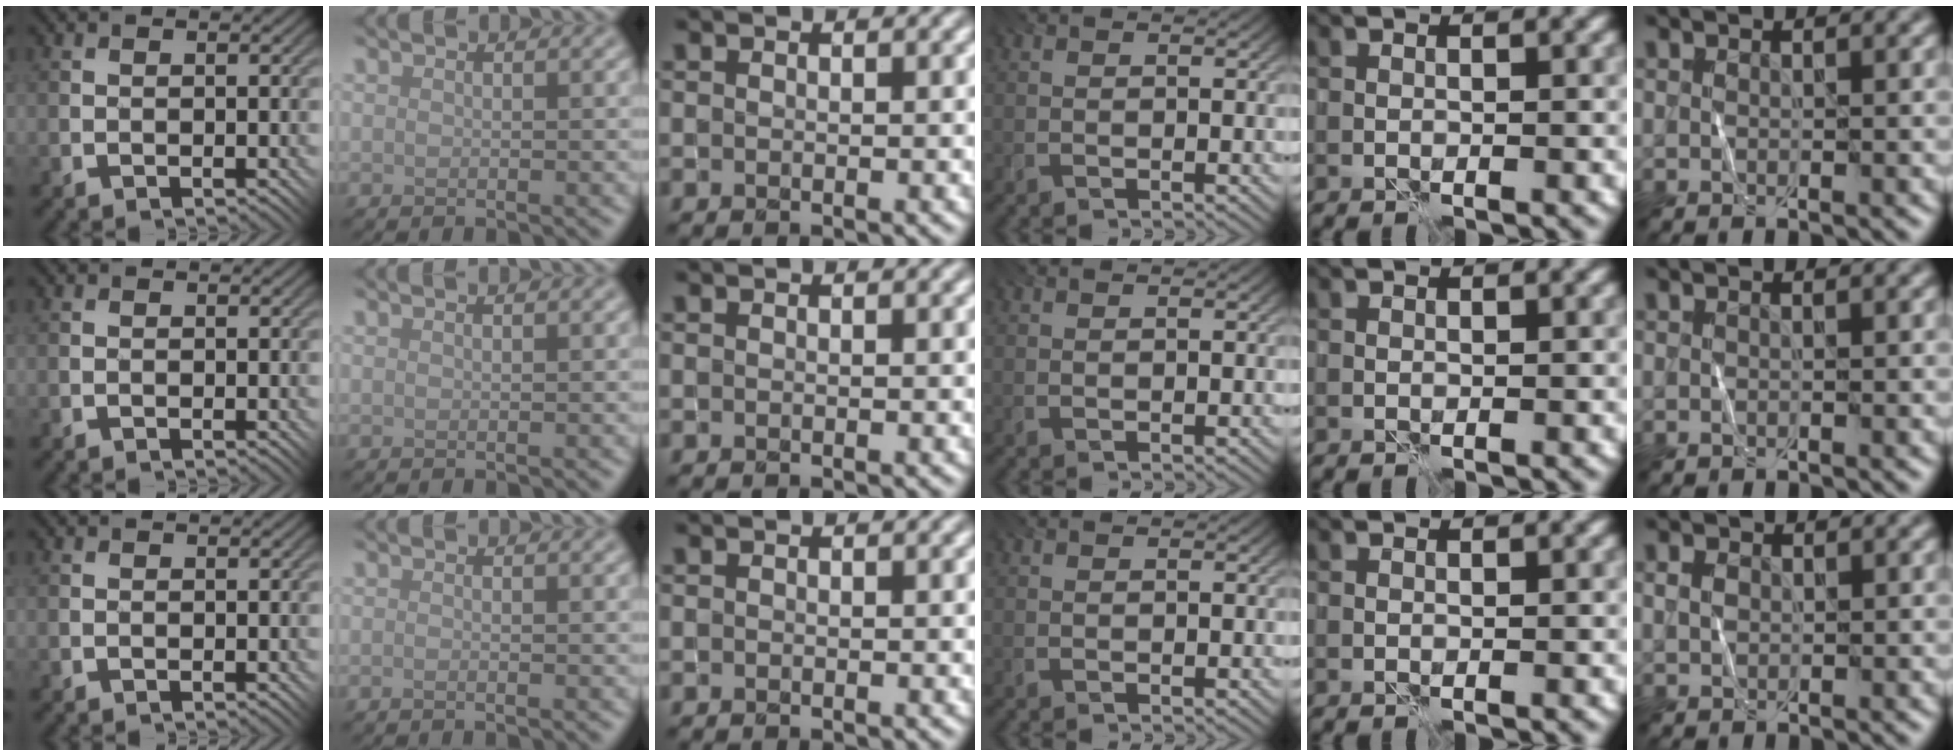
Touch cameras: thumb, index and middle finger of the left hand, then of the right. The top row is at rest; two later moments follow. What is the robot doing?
{"motion": "fold", "object": "shorts"}